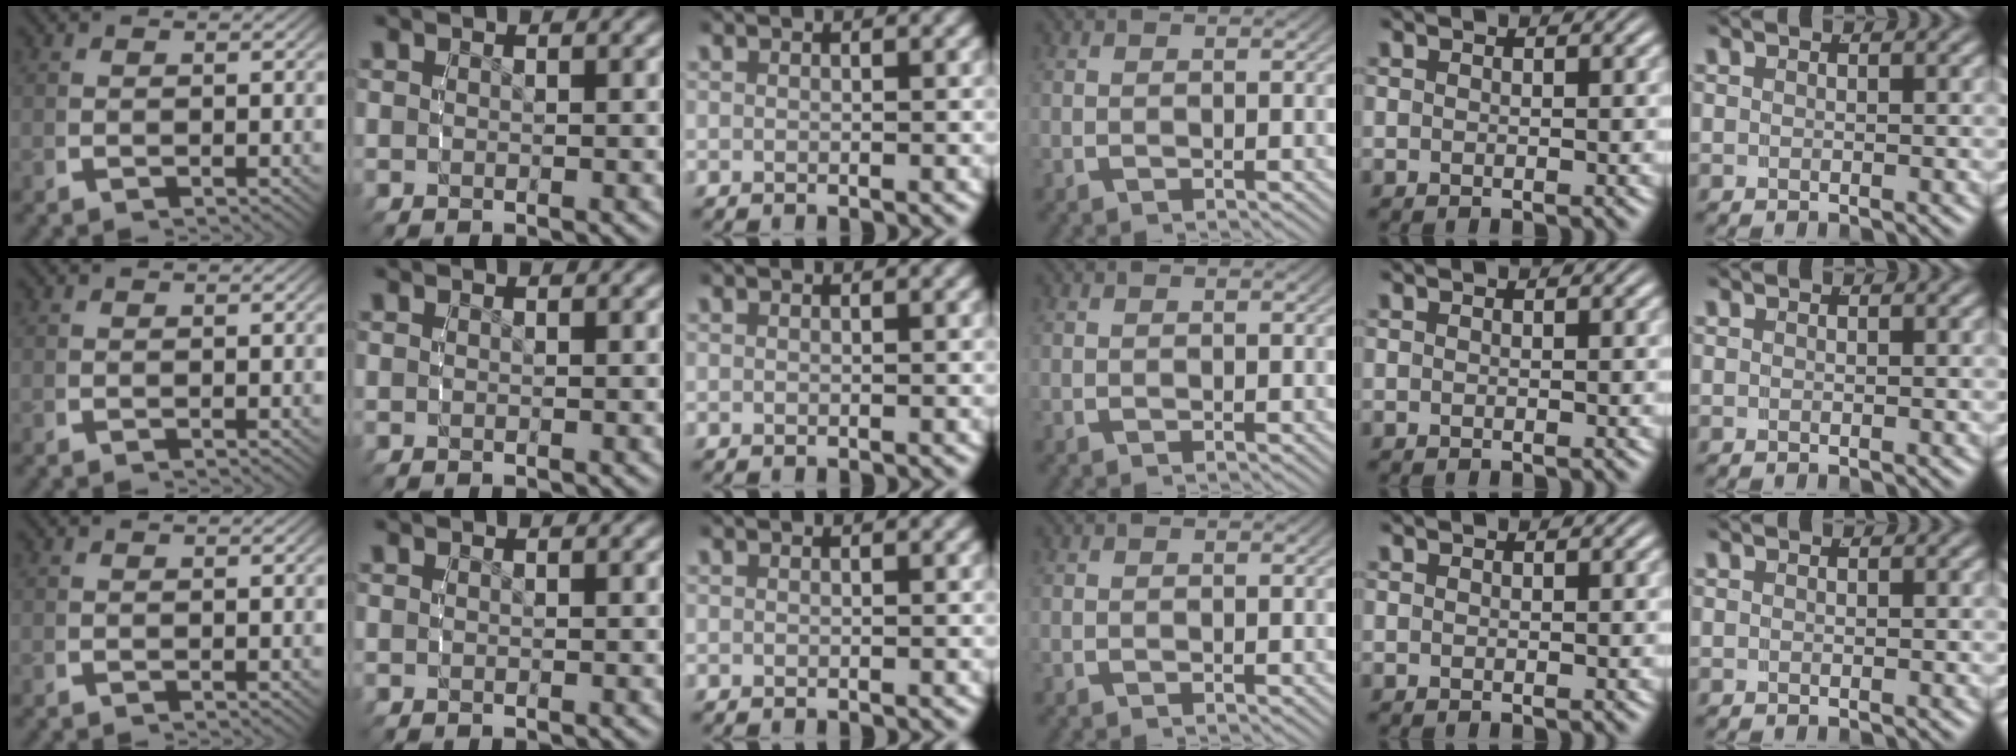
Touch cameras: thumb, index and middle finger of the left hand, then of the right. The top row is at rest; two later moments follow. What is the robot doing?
{"motion": "reach", "object": "glasses case"}